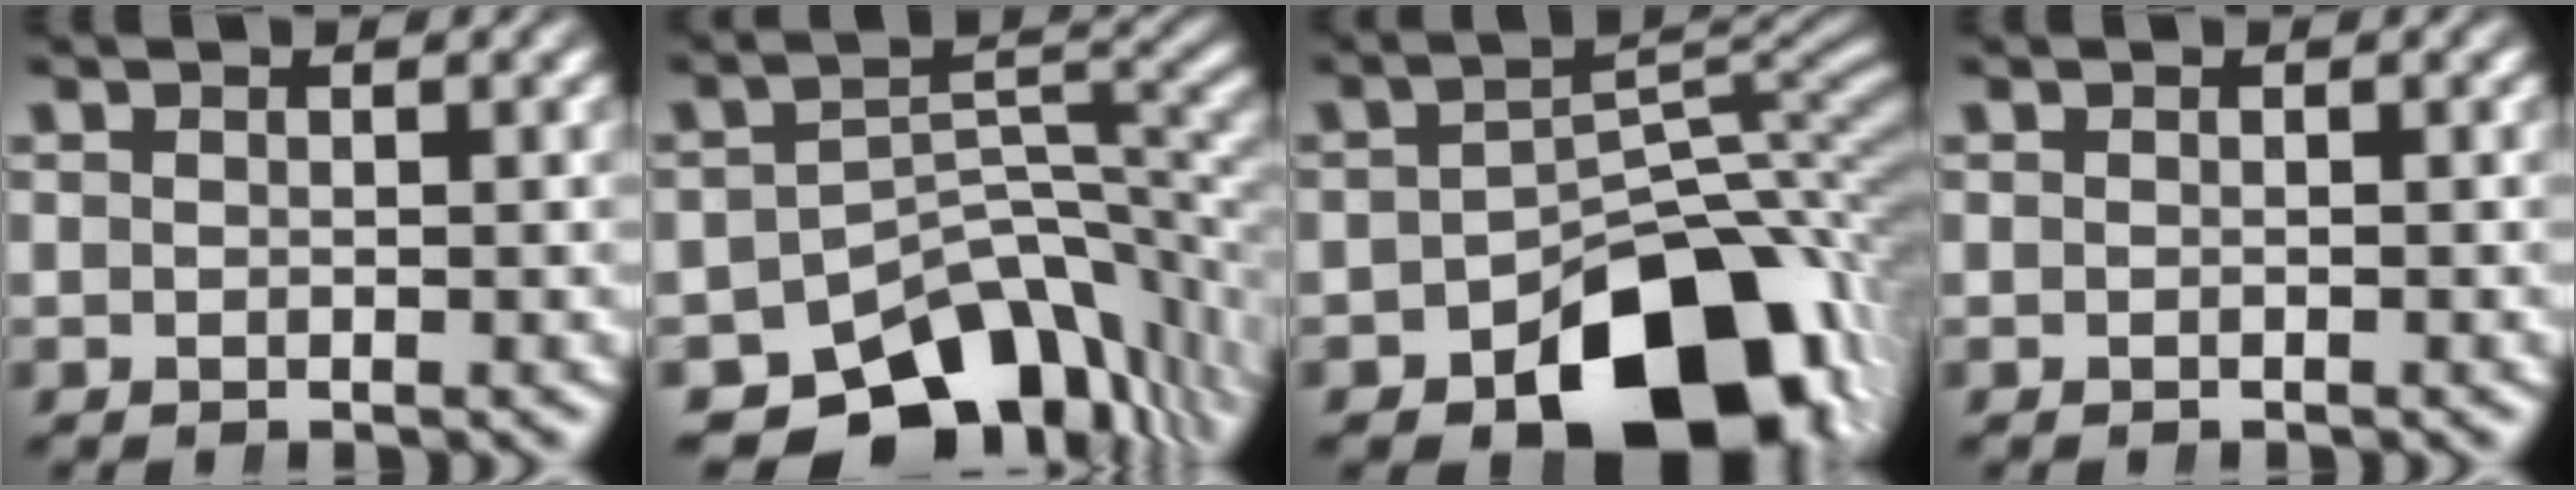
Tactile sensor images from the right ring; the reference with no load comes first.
{"total": 14.7, "force": [-9.2, 7.6, 8.5], "torque": [-0.108, -0.034, -0.125]}
{"total": 13.5, "force": [-6.9, 6.8, 9.5], "torque": [-0.112, -0.013, -0.095]}
{"total": 0.0}